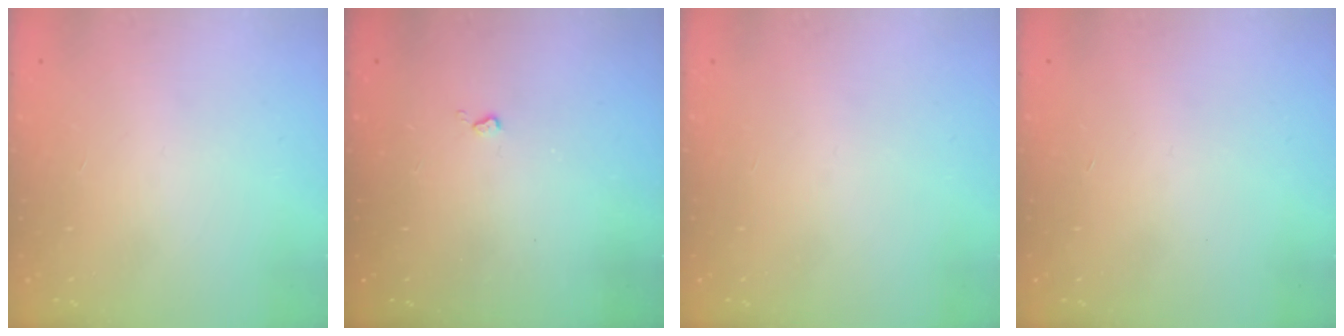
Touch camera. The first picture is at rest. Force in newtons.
{"total": 2.5, "press": 2.4, "slide": 0.5}
{"total": 0.0}
{"total": 0.0}